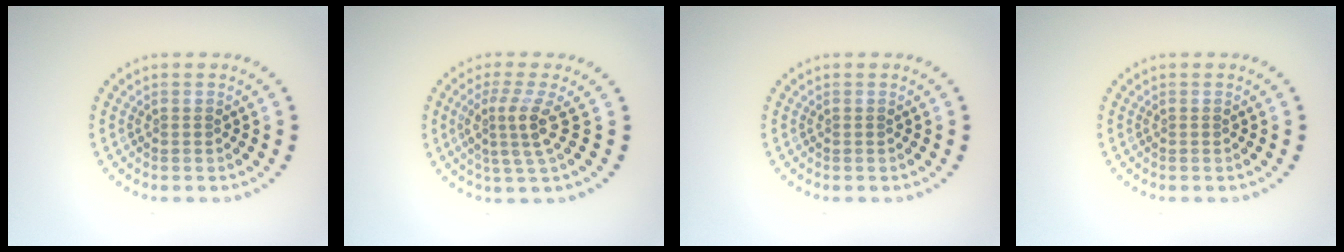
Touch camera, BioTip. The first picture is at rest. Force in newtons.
{"total": 3.0, "press": 2.2, "slide": 2.0}
{"total": 0.0}
{"total": 0.0}